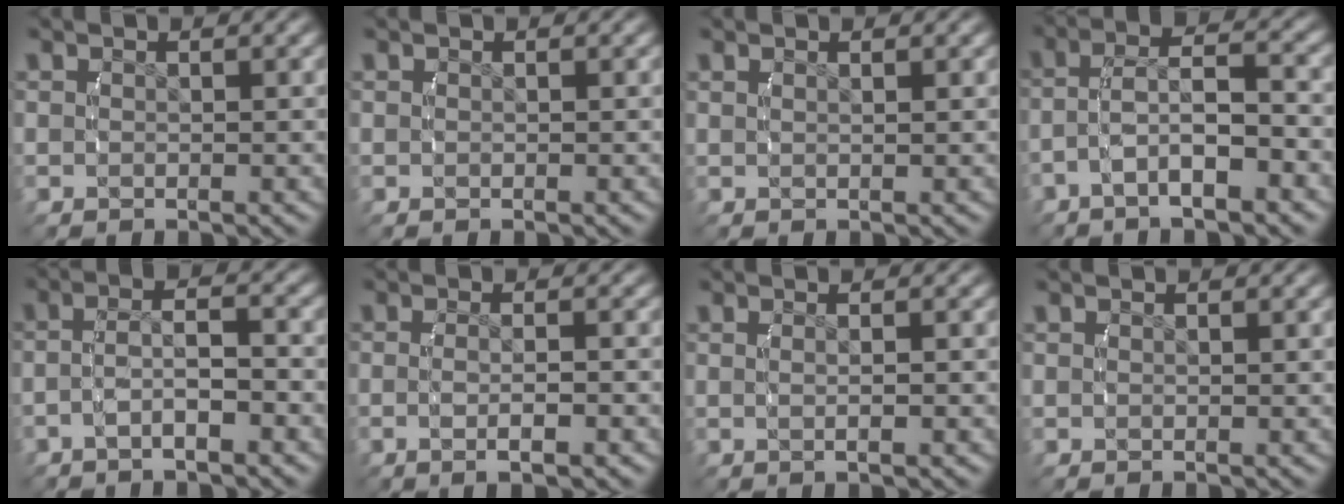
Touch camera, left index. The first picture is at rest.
{"total": 0.0}
{"total": 1.1, "force": [0.5, -1.0, 0.2], "torque": [-0.004, -0.002, 0.014]}
{"total": 3.6, "force": [-1.3, 1.3, 3.1], "torque": [-0.066, 0.001, -0.020]}
{"total": 3.3, "force": [-1.8, 0.7, 2.7], "torque": [-0.053, 0.004, -0.030]}
{"total": 2.6, "force": [-1.2, -0.1, 2.3], "torque": [-0.044, 0.002, -0.016]}
{"total": 1.5, "force": [-0.1, -0.8, 1.3], "torque": [-0.021, 0.002, 0.002]}
{"total": 0.0}